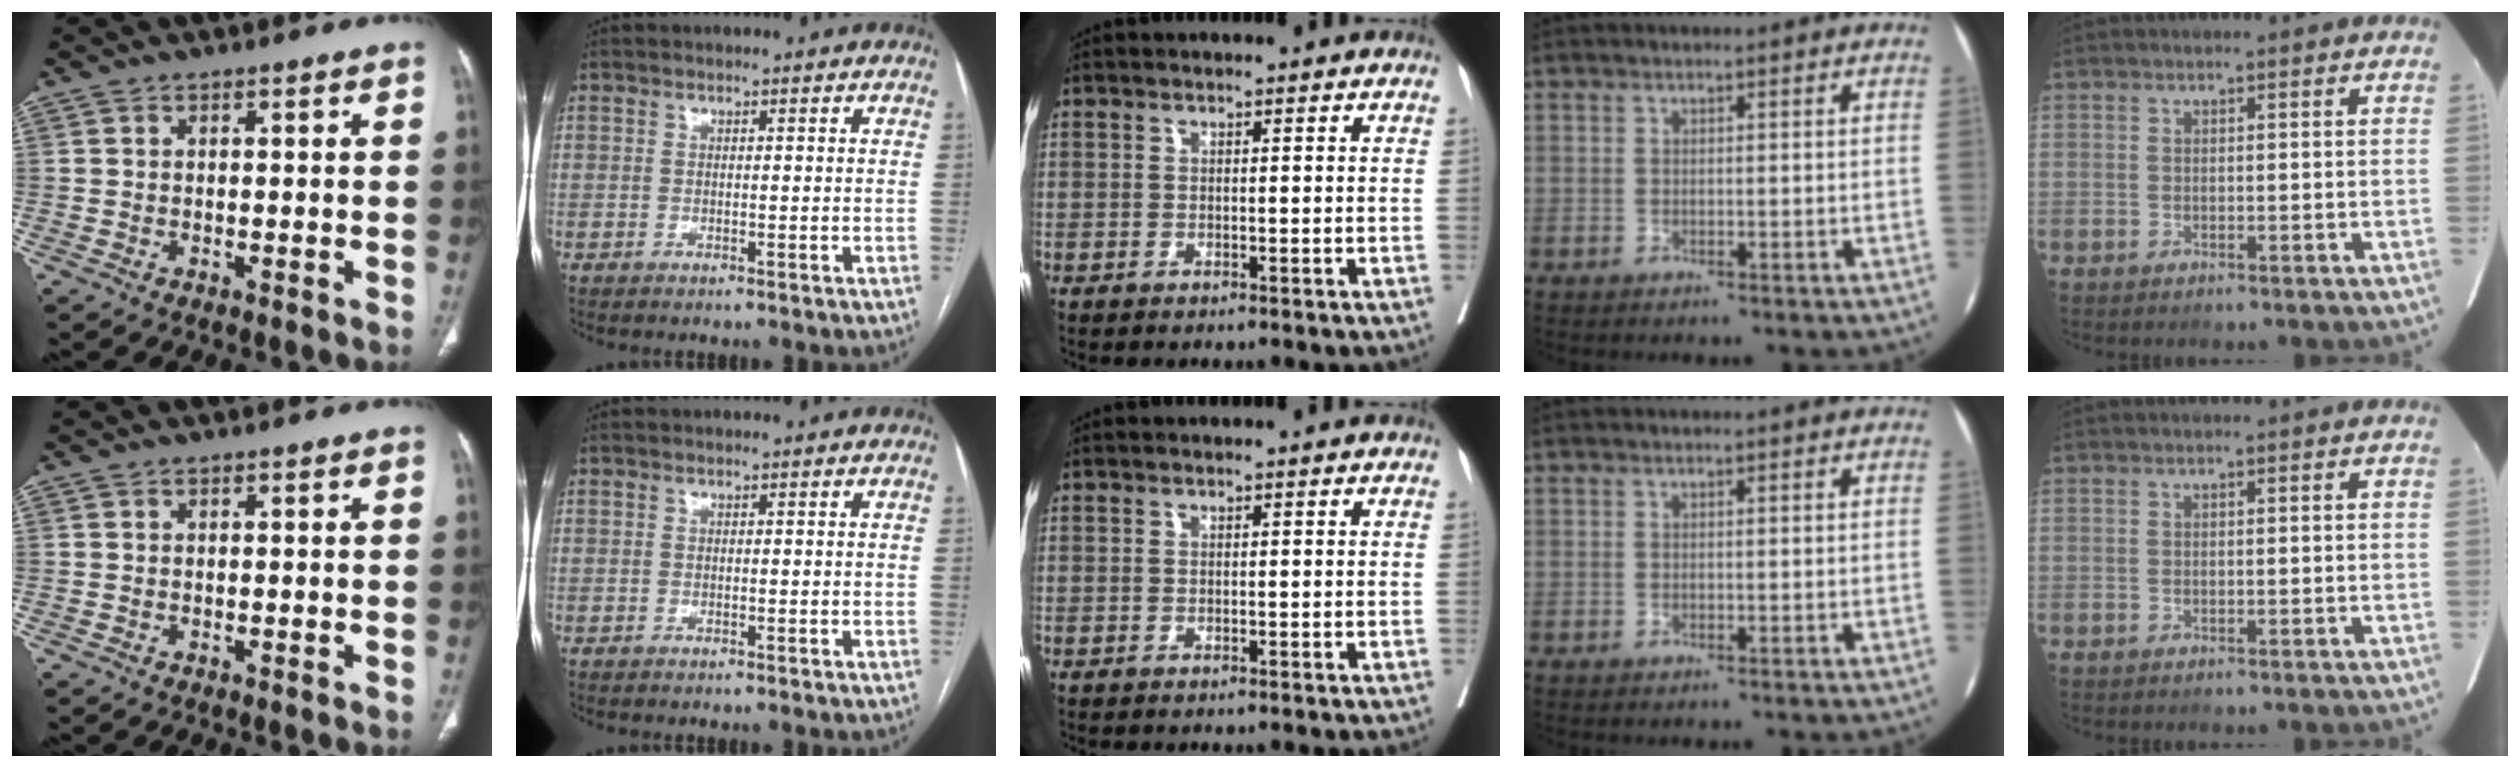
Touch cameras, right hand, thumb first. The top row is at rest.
{}